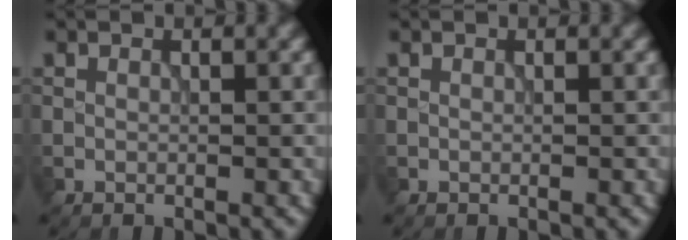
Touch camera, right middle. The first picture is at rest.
{"total": 0.0}